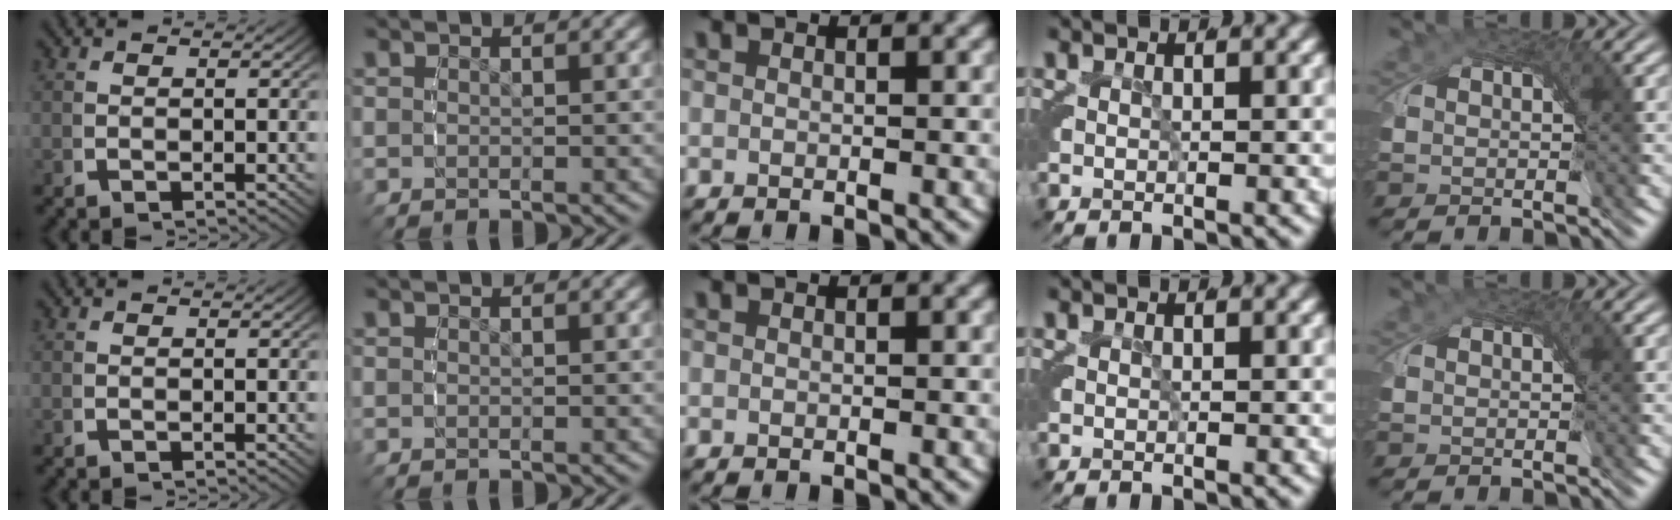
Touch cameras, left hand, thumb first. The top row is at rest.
{}